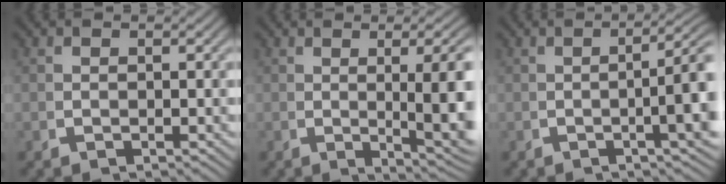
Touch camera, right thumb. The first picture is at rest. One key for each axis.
{"total": 7.9, "fx": -0.6, "fy": 2.7, "fz": 7.4, "tx": -0.100, "ty": -0.012, "tz": 0.000}
{"total": 6.2, "fx": 0.2, "fy": 1.9, "fz": 5.9, "tx": -0.077, "ty": 0.007, "tz": -0.005}